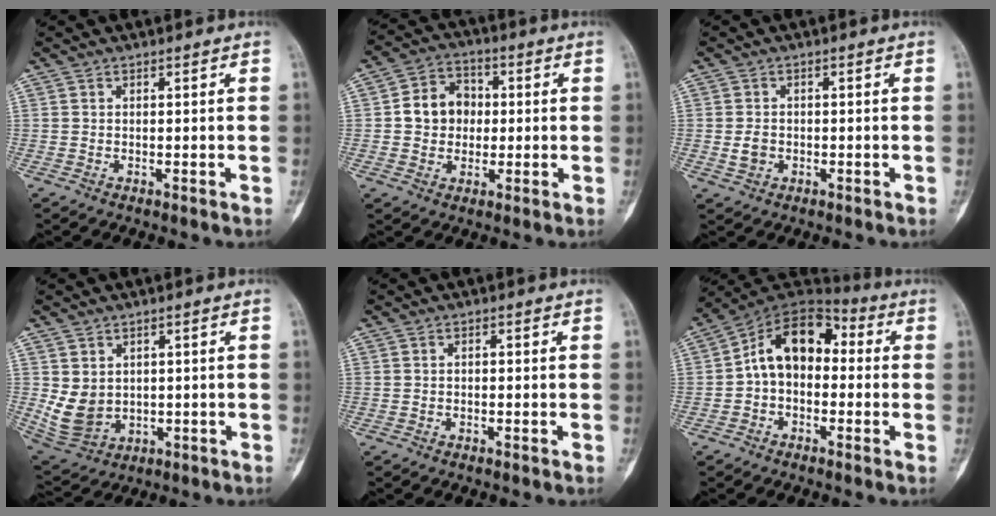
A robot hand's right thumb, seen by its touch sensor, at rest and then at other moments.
{"total": 8.9, "force": [0.3, 7.6, 4.6], "torque": [-0.044, 0.017, -0.003]}
{"total": 2.8, "force": [-0.6, 2.3, 1.5], "torque": [-0.018, 0.005, -0.007]}
{"total": 7.6, "force": [0.7, 6.2, 4.2], "torque": [-0.065, -0.009, 0.041]}
{"total": 0.5, "force": [-0.1, 0.3, 0.4], "torque": [-0.004, 0.003, -0.006]}
{"total": 12.5, "force": [0.0, 8.7, 9.0], "torque": [-0.117, 0.045, -0.017]}